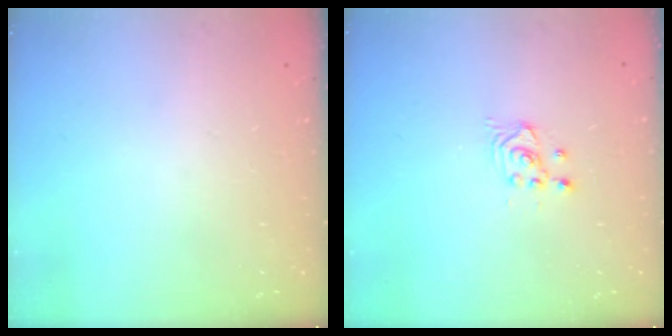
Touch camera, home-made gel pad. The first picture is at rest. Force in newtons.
{"total": 2.5, "press": 2.5, "slide": 0.3}